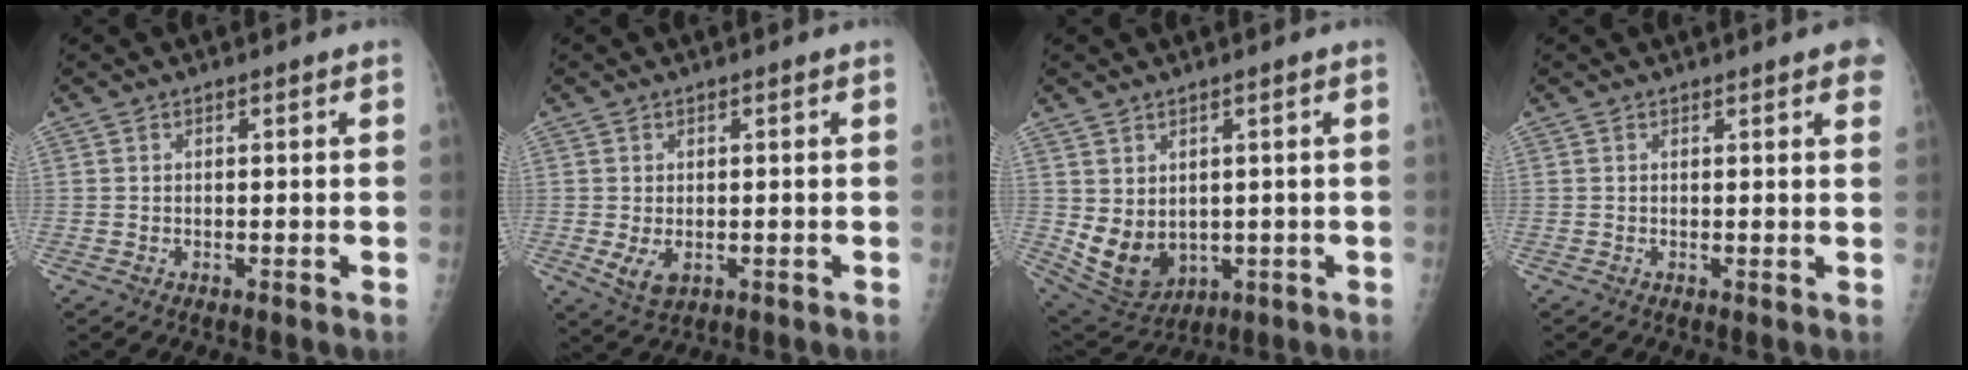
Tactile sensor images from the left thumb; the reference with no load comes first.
{"total": 4.2, "force": [-0.6, 2.6, 3.2], "torque": [-0.054, -0.011, -0.001]}
{"total": 9.7, "force": [-0.1, 7.2, 6.4], "torque": [-0.099, -0.013, 0.031]}
{"total": 3.8, "force": [2.4, 0.8, 2.9], "torque": [-0.023, 0.002, 0.021]}